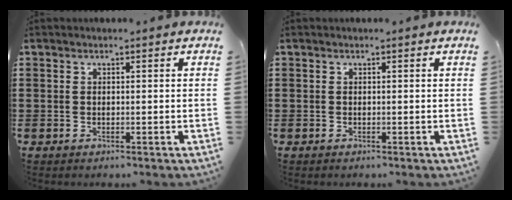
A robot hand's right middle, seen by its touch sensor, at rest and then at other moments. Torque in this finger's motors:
{"motor_torque": [0.09, 0.02, 0.32, 0.01]}